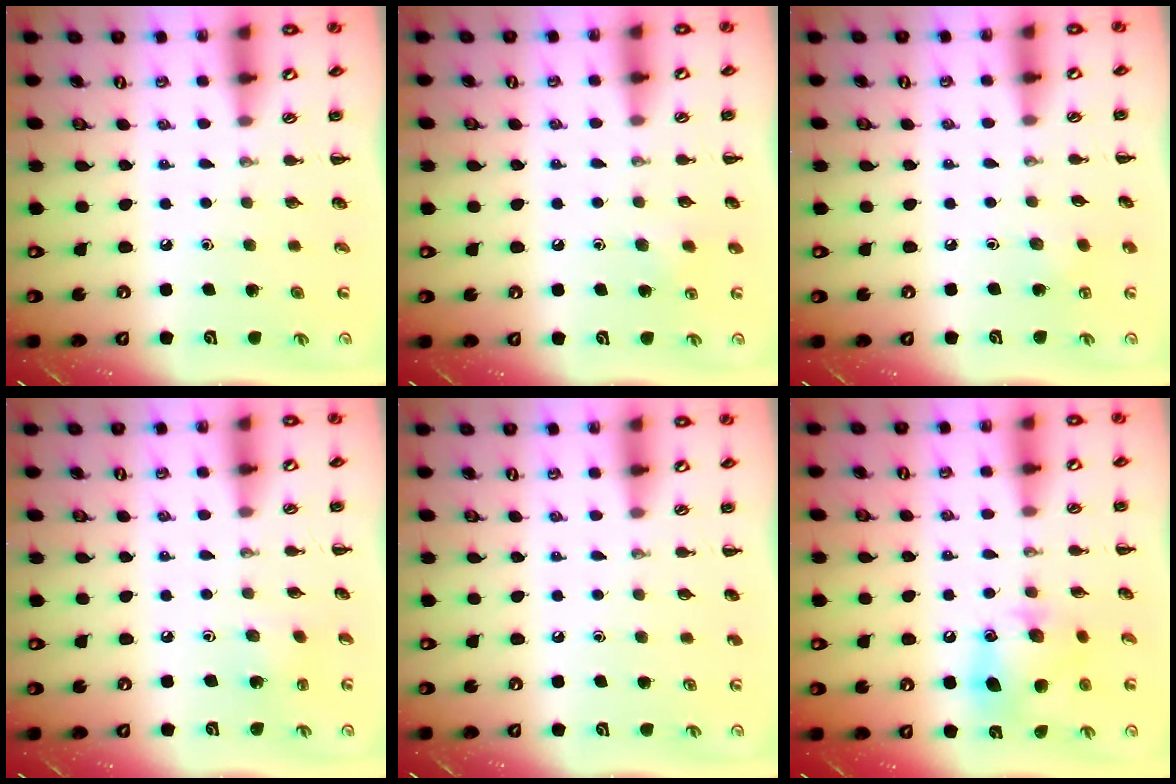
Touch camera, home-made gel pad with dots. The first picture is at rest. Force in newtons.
{"total": 4.3, "press": 4.1, "slide": 1.2}
{"total": 4.7, "press": 4.5, "slide": 1.3}
{"total": 1.5, "press": 1.4, "slide": 0.5}
{"total": 0.0}
{"total": 11.8, "press": 11.7, "slide": 1.6}